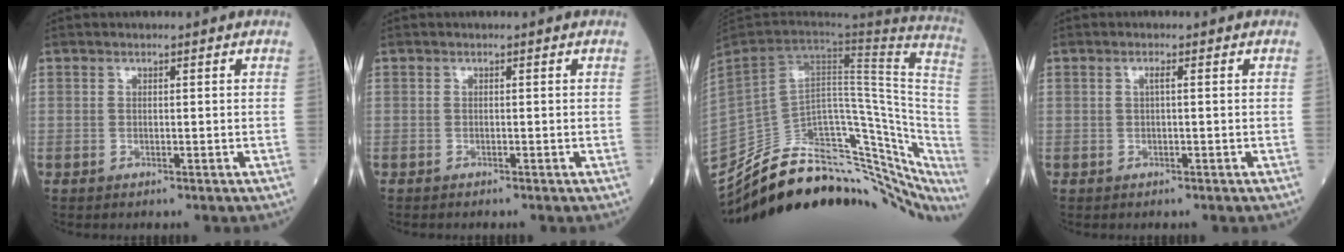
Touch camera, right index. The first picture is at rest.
{"total": 1.1, "force": [-0.8, 0.5, 0.5], "torque": [-0.018, -0.003, -0.010]}
{"total": 42.0, "force": [-33.1, 11.5, 23.1], "torque": [-0.279, -0.033, -0.458]}
{"total": 1.2, "force": [0.2, 0.3, 1.1], "torque": [-0.029, 0.001, 0.005]}